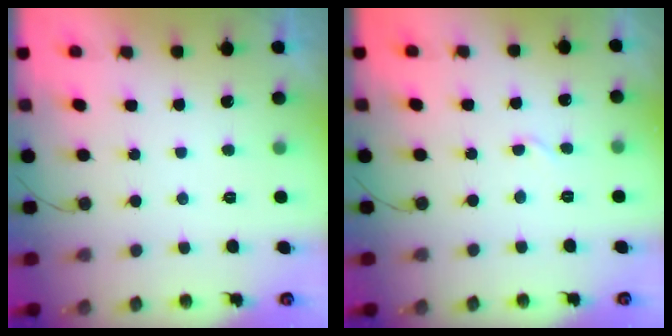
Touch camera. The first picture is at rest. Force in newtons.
{"total": 2.7, "press": 2.7, "slide": 0.3}